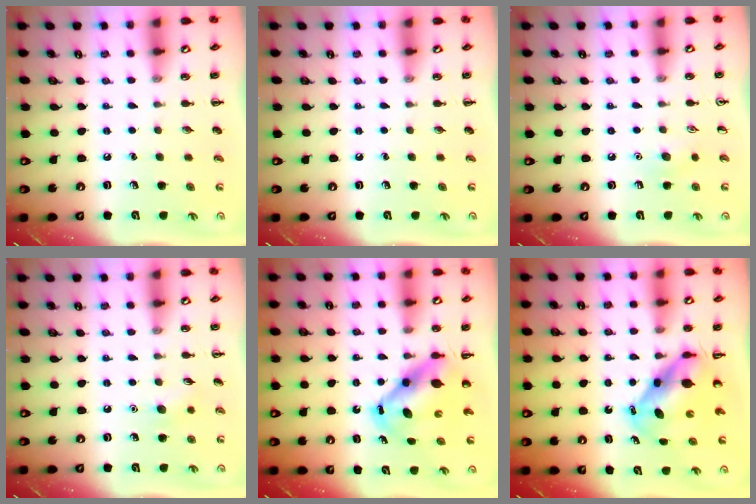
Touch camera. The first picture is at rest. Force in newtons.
{"total": 0.0}
{"total": 6.3, "press": 6.0, "slide": 1.8}
{"total": 5.5, "press": 5.3, "slide": 1.6}
{"total": 7.1, "press": 6.8, "slide": 2.0}
{"total": 6.4, "press": 6.2, "slide": 1.6}